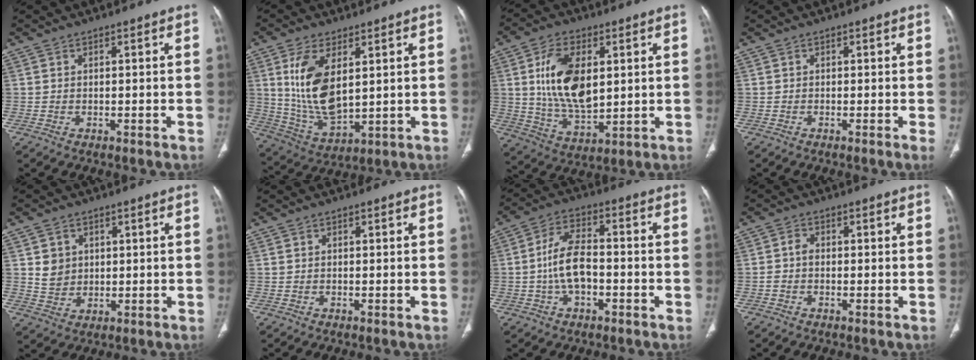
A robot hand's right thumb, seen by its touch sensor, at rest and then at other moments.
{"total": 13.6, "force": [3.8, 6.7, 11.2], "torque": [-0.214, -0.024, 0.088]}
{"total": 15.3, "force": [3.1, 8.5, 12.4], "torque": [-0.213, -0.016, 0.066]}
{"total": 0.7, "force": [-0.2, 0.0, 0.7], "torque": [-0.011, -0.001, -0.008]}
{"total": 5.2, "force": [1.3, 4.5, 2.2], "torque": [-0.017, -0.008, 0.031]}
{"total": 0.0}
{"total": 9.2, "force": [-1.7, 5.1, 7.4], "torque": [-0.140, 0.031, -0.036]}
{"total": 1.8, "force": [-0.3, 1.2, 1.3], "torque": [-0.019, 0.006, -0.010]}